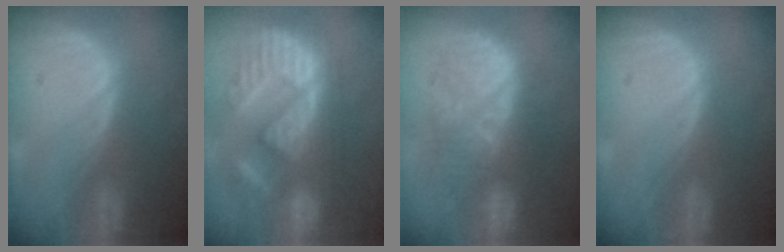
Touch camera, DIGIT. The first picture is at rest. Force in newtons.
{"total": 11.9, "press": 11.2, "slide": 3.7}
{"total": 9.4, "press": 9.4, "slide": 1.0}
{"total": 0.0}